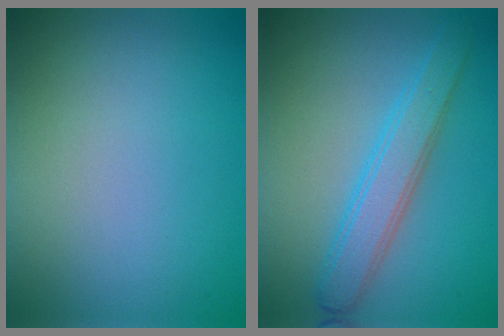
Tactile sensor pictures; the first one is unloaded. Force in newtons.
{"total": 3.7, "press": 3.7, "slide": 0.1}